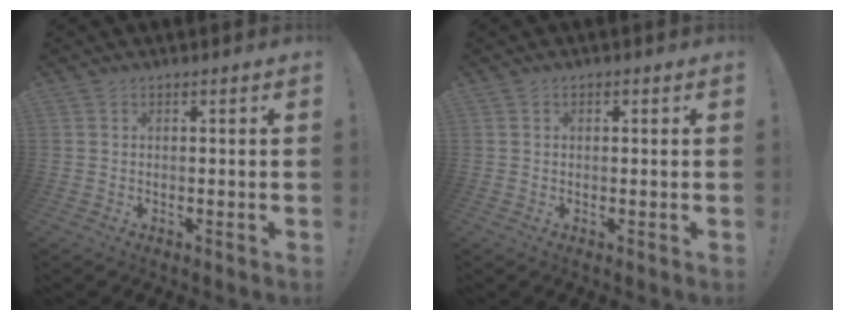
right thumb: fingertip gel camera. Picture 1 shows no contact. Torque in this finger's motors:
{"motor_torque": [-0.06, -0.30, -0.07, 0.18, 0.03]}